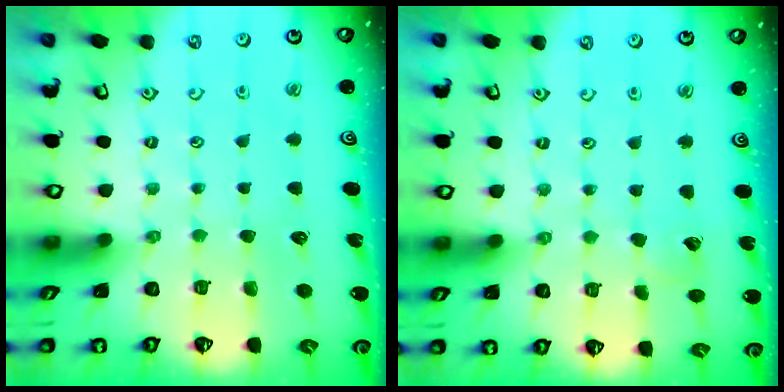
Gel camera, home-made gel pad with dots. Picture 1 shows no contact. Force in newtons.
{"total": 2.3, "press": 2.3, "slide": 0.1}